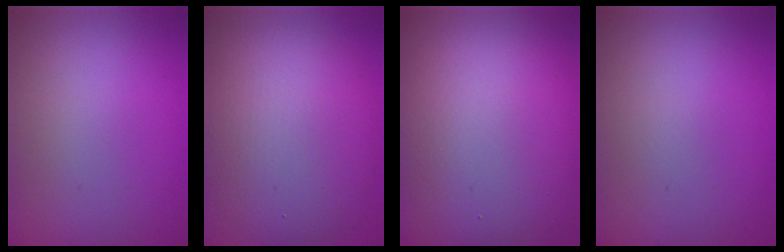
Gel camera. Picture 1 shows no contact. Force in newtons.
{"total": 10.1, "press": 10.1, "slide": 0.8}
{"total": 18.4, "press": 18.4, "slide": 0.8}
{"total": 0.0}